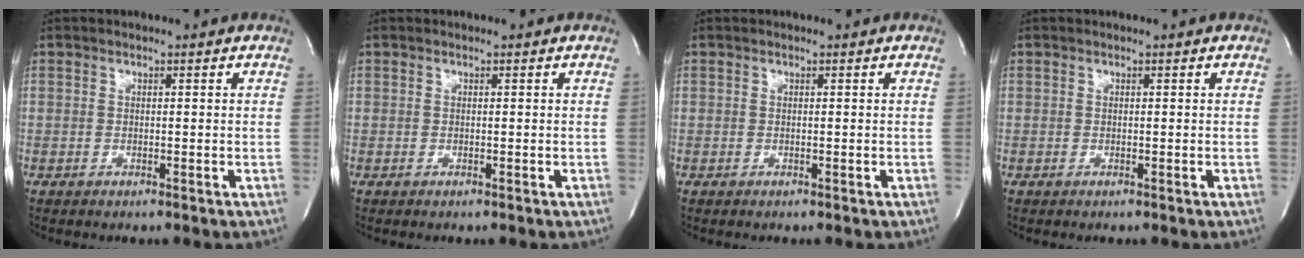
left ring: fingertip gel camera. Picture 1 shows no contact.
{"total": 0.0}
{"total": 0.0}
{"total": 0.0}